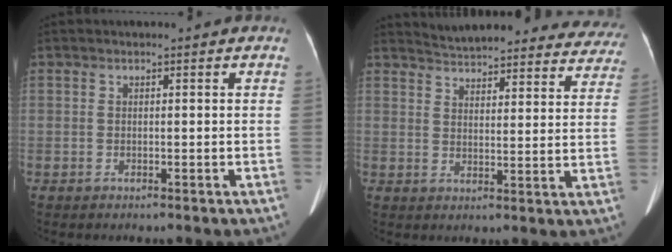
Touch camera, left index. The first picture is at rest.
{"total": 24.0, "force": [22.6, 5.2, 6.2], "torque": [-0.088, -0.044, 0.265]}